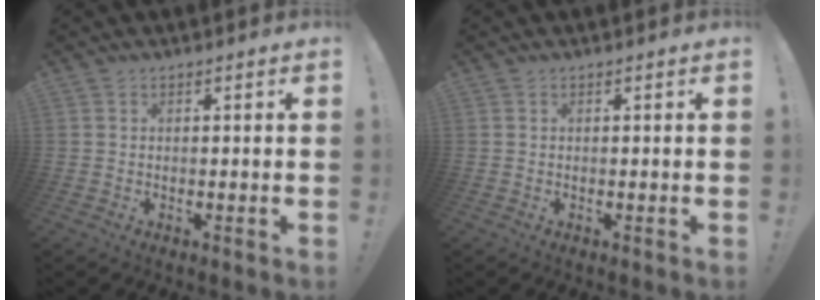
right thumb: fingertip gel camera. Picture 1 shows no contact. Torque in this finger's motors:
{"motor_torque": [-0.10, 0.11, -0.06, 0.07, 0.02]}